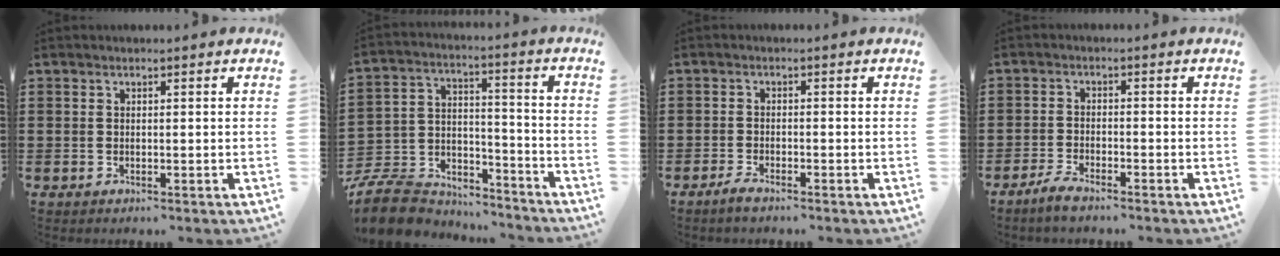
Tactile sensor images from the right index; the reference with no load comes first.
{"total": 9.9, "force": [-9.1, 3.3, 2.2], "torque": [-0.058, 0.022, -0.181]}
{"total": 1.7, "force": [-1.5, 0.2, 0.6], "torque": [-0.021, -0.001, -0.032]}
{"total": 2.6, "force": [-2.4, 0.4, 0.9], "torque": [-0.025, 0.005, -0.051]}